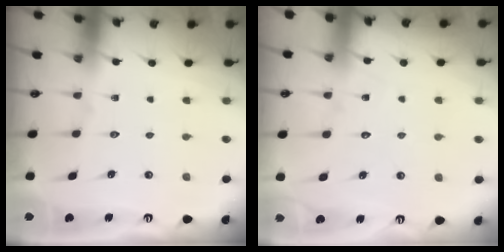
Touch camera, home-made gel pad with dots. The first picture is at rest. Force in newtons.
{"total": 7.4, "press": 7.4, "slide": 0.6}